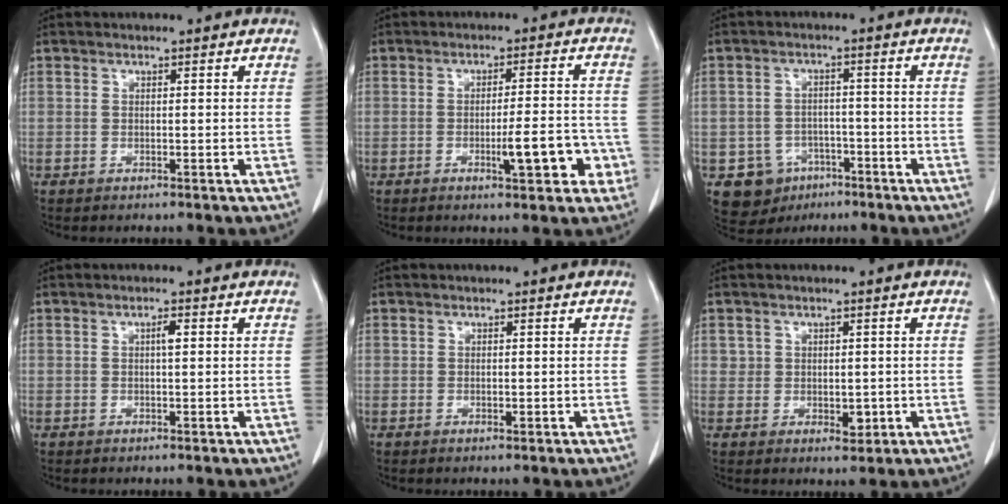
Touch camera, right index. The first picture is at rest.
{"total": 7.3, "force": [-2.5, 1.6, 6.6], "torque": [-0.090, 0.007, -0.030]}
{"total": 6.9, "force": [-3.4, 5.9, 1.1], "torque": [-0.019, 0.011, -0.042]}
{"total": 1.3, "force": [0.3, 0.2, 1.3], "torque": [-0.023, 0.004, 0.004]}
{"total": 0.6, "force": [-0.1, 0.4, 0.4], "torque": [-0.008, -0.002, 0.000]}
{"total": 2.9, "force": [0.0, 2.4, 1.7], "torque": [-0.017, -0.002, 0.005]}